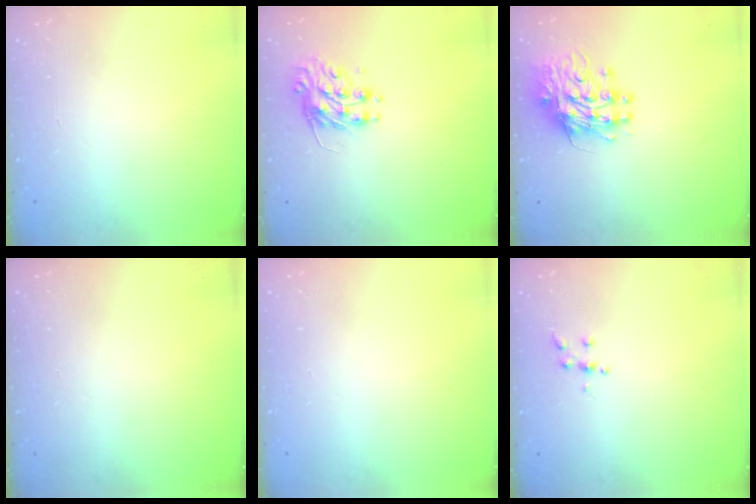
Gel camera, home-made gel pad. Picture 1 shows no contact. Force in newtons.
{"total": 9.2, "press": 9.2, "slide": 0.3}
{"total": 12.0, "press": 11.9, "slide": 1.1}
{"total": 0.0}
{"total": 0.0}
{"total": 4.8, "press": 4.8, "slide": 0.6}